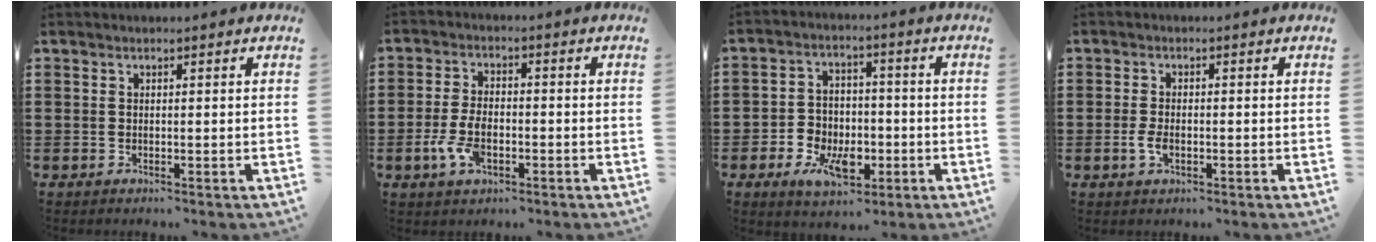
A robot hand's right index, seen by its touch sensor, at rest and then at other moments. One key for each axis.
{"total": 5.5, "fx": -2.0, "fy": 2.8, "fz": 4.2, "tx": -0.100, "ty": -0.002, "tz": -0.040}
{"total": 7.1, "fx": -2.8, "fy": 4.8, "fz": 4.4, "tx": -0.081, "ty": 0.009, "tz": -0.050}
{"total": 2.7, "fx": -0.7, "fy": 1.5, "fz": 2.1, "tx": -0.054, "ty": -0.005, "tz": -0.016}